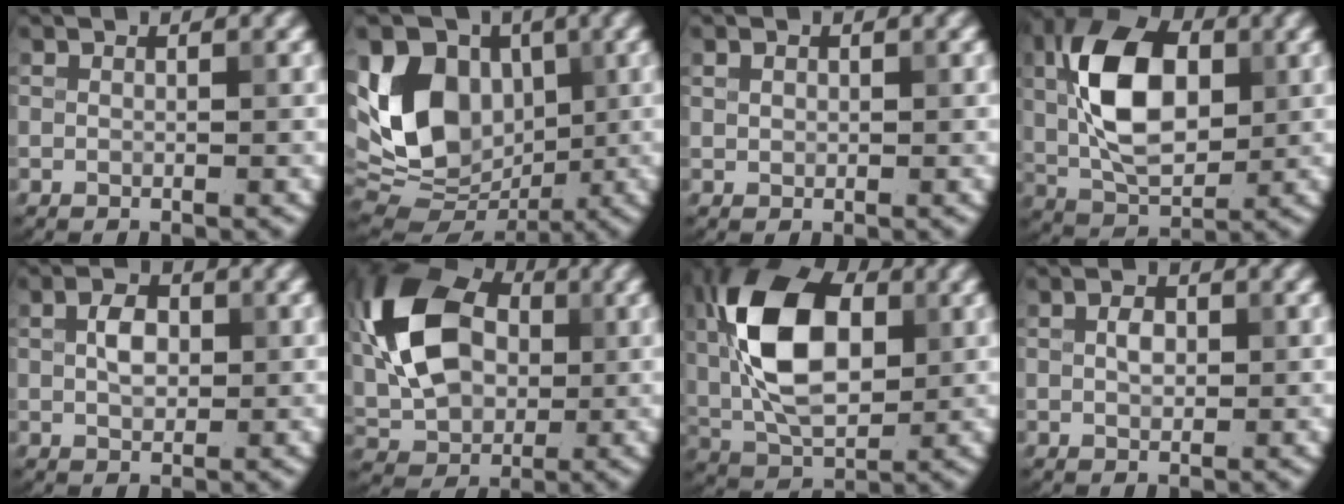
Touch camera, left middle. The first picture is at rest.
{"total": 12.2, "force": [0.9, 8.9, 8.3], "torque": [-0.167, 0.008, 0.005]}
{"total": 0.8, "force": [0.3, 0.6, 0.4], "torque": [-0.006, 0.002, 0.005]}
{"total": 10.2, "force": [1.4, 5.7, 8.3], "torque": [-0.163, 0.011, 0.020]}
{"total": 2.7, "force": [0.4, 1.7, 2.0], "torque": [-0.038, 0.005, 0.005]}
{"total": 12.1, "force": [1.7, 8.2, 8.7], "torque": [-0.195, 0.016, 0.020]}
{"total": 11.5, "force": [1.9, 6.6, 9.2], "torque": [-0.184, 0.015, 0.029]}
{"total": 1.6, "force": [0.2, 1.0, 1.2], "torque": [-0.023, 0.004, 0.003]}